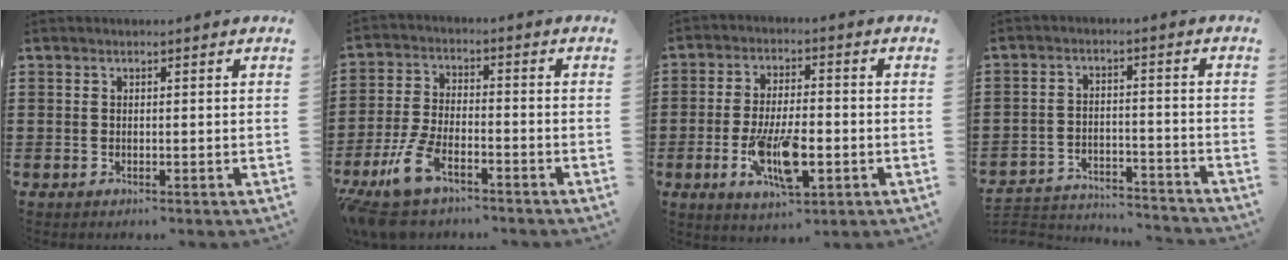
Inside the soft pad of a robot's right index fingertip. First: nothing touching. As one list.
[{"total": 8.6, "force": [-5.8, 3.0, 5.6], "torque": [-0.140, -0.001, -0.115]}, {"total": 10.7, "force": [-3.2, 4.2, 9.3], "torque": [-0.194, -0.009, -0.055]}, {"total": 4.3, "force": [-4.2, 0.6, 0.6], "torque": [-0.023, 0.002, -0.088]}]